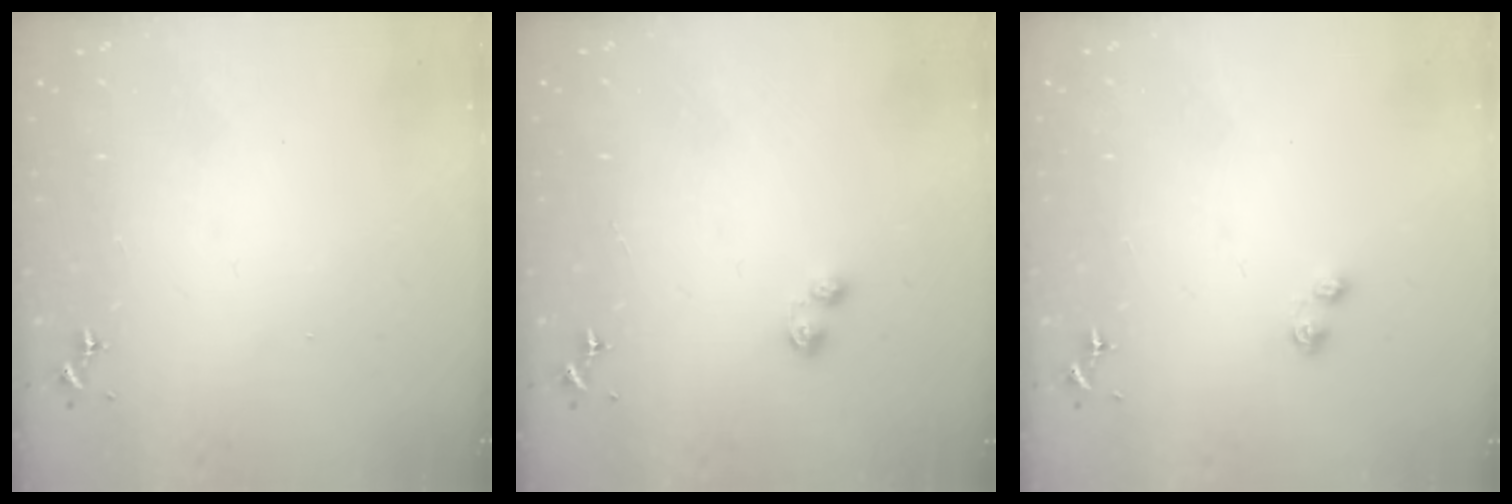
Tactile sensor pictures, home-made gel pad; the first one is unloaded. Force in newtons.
{"total": 3.8, "press": 3.8, "slide": 0.4}
{"total": 3.0, "press": 2.9, "slide": 0.5}